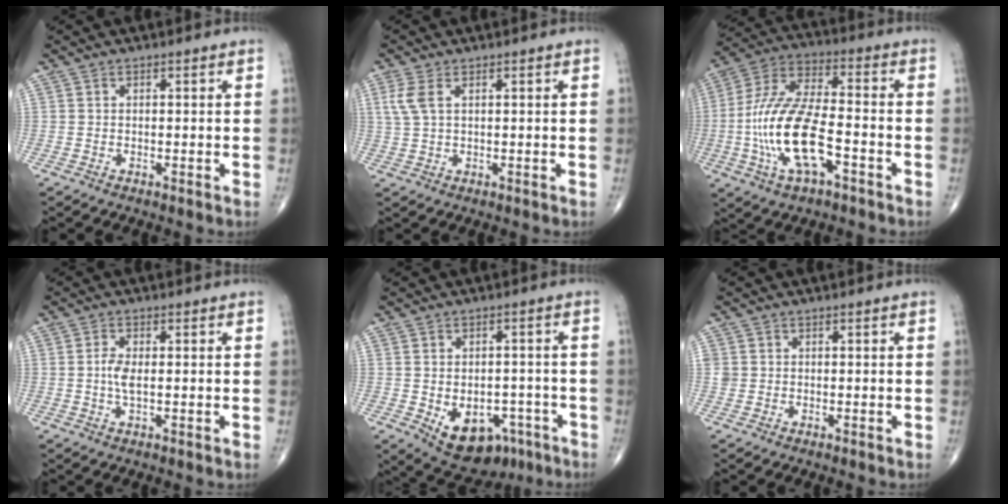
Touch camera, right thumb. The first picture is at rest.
{"total": 4.0, "force": [1.4, 2.0, 3.2], "torque": [-0.087, 0.009, 0.034]}
{"total": 17.3, "force": [-4.8, 7.2, 15.0], "torque": [-0.309, 0.033, -0.088]}
{"total": 3.1, "force": [0.0, 1.1, 2.9], "torque": [-0.063, -0.003, -0.005]}
{"total": 11.4, "force": [-4.9, 7.5, 7.1], "torque": [-0.075, 0.016, -0.055]}
{"total": 1.7, "force": [0.1, 1.7, 0.4], "torque": [0.004, 0.003, 0.005]}